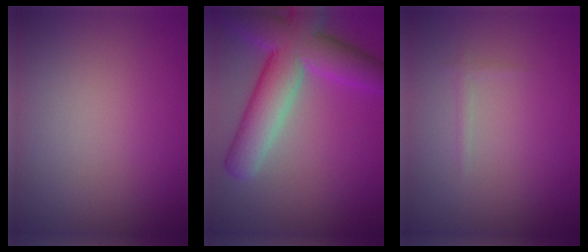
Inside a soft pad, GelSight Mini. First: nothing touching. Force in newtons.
{"total": 9.0, "press": 8.9, "slide": 0.3}
{"total": 0.5, "press": 0.5, "slide": 0.1}